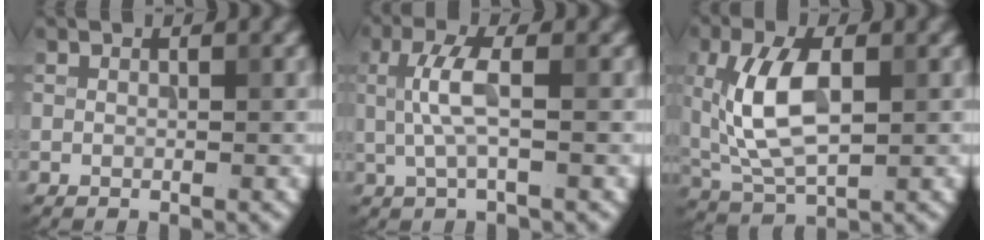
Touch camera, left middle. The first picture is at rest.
{"total": 3.4, "force": [0.3, 0.8, 3.3], "torque": [-0.076, 0.003, 0.005]}
{"total": 7.1, "force": [0.9, 3.6, 6.1], "torque": [-0.132, 0.005, 0.019]}